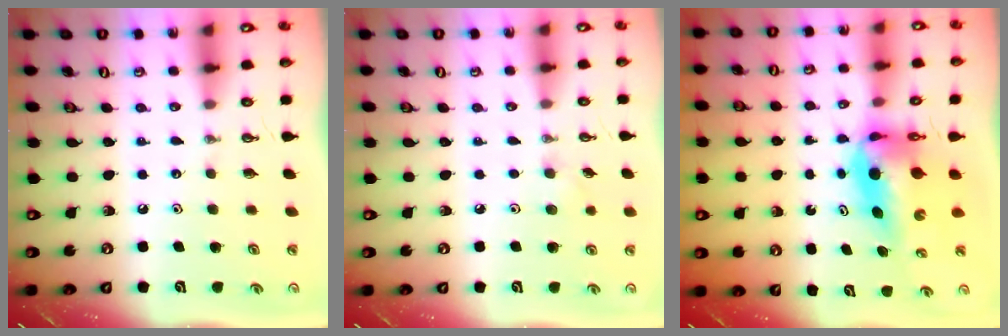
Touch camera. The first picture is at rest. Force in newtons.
{"total": 4.6, "press": 4.4, "slide": 1.2}
{"total": 8.0, "press": 7.8, "slide": 1.9}